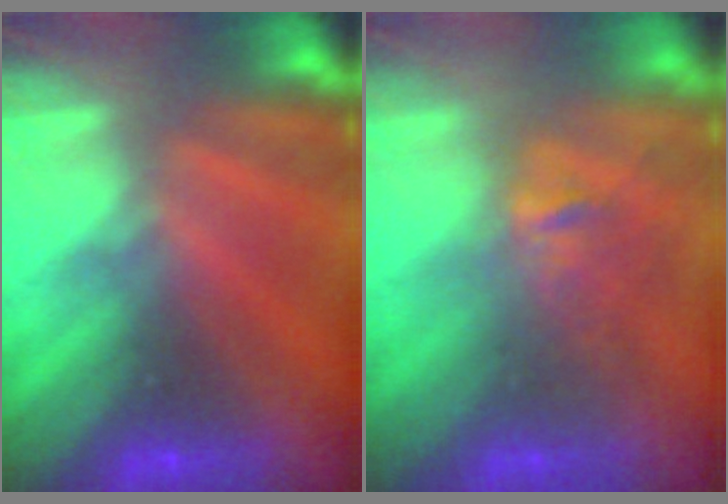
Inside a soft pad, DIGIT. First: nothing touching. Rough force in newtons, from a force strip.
{"total": 2.7}